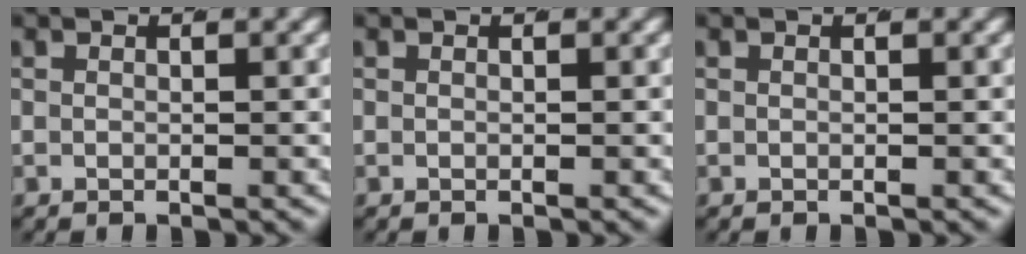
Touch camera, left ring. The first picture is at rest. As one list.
[{"total": 0.0}, {"total": 0.0}]